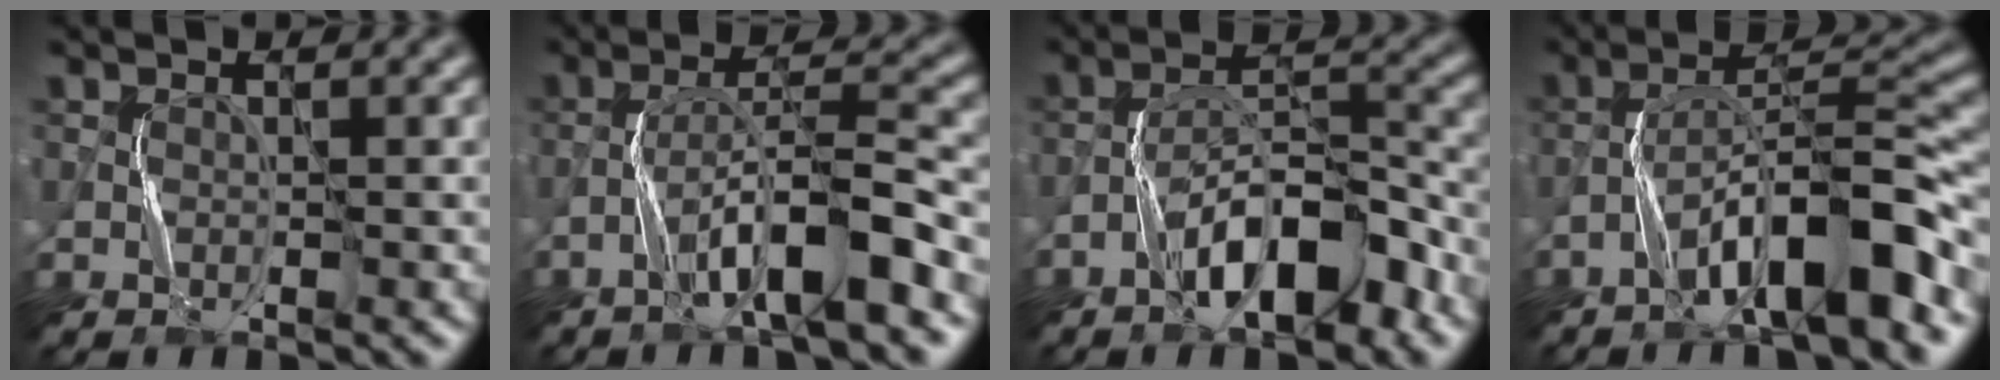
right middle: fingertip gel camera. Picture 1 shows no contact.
{"total": 6.5, "force": [-3.6, 0.8, 5.4], "torque": [-0.093, 0.022, -0.062]}
{"total": 7.4, "force": [-4.3, 2.5, 5.5], "torque": [-0.088, 0.019, -0.074]}
{"total": 8.6, "force": [-4.9, 1.6, 6.9], "torque": [-0.112, 0.024, -0.081]}